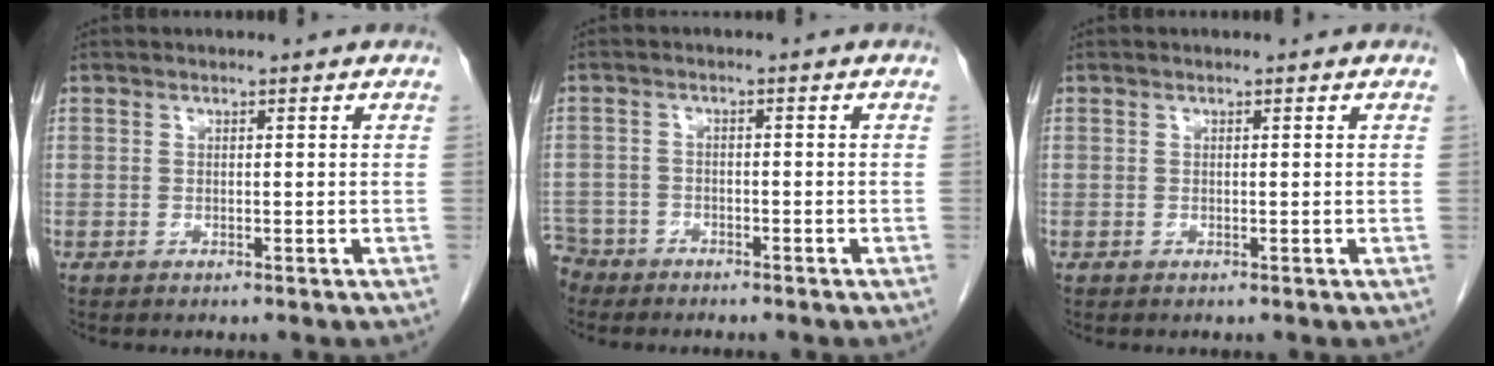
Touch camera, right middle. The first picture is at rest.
{"total": 4.9, "force": [-4.2, 2.5, -0.3], "torque": [0.001, -0.001, -0.084]}
{"total": 0.0}